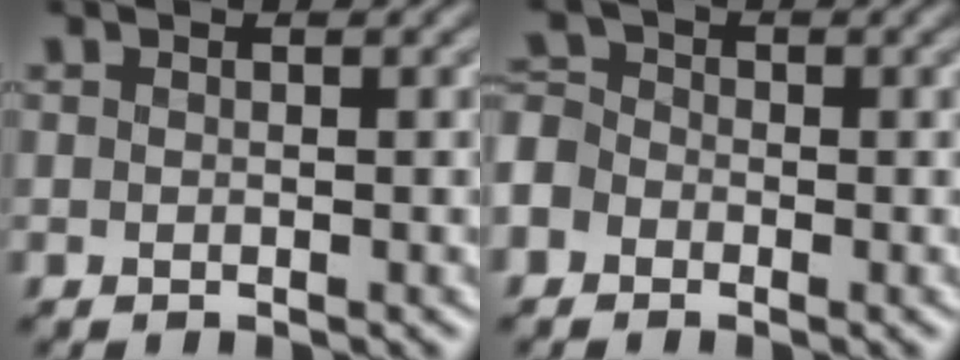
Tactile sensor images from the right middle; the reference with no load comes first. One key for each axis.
{"total": 2.8, "fx": -1.8, "fy": 2.0, "fz": 0.8, "tx": -0.025, "ty": 0.013, "tz": -0.035}